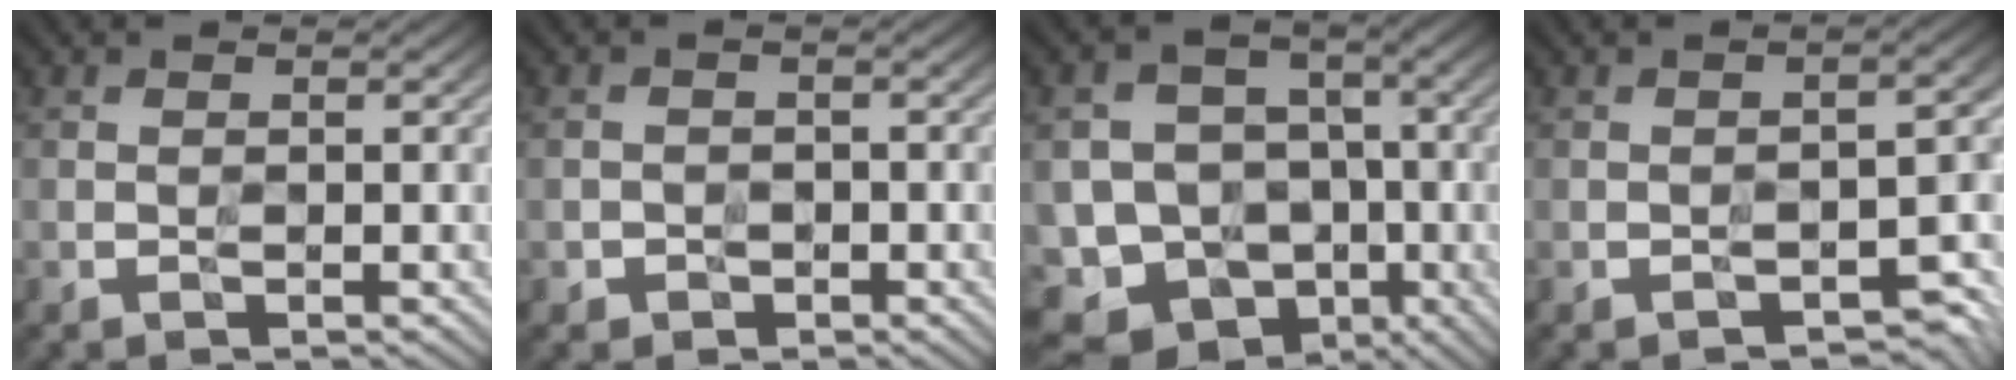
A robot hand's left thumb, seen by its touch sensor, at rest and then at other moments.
{"total": 1.9, "force": [-0.8, 1.7, 0.3], "torque": [0.002, -0.008, -0.015]}
{"total": 14.0, "force": [-6.7, 11.2, 5.1], "torque": [-0.138, -0.028, -0.115]}
{"total": 4.4, "force": [-2.4, 2.0, 3.1], "torque": [-0.039, -0.004, -0.032]}